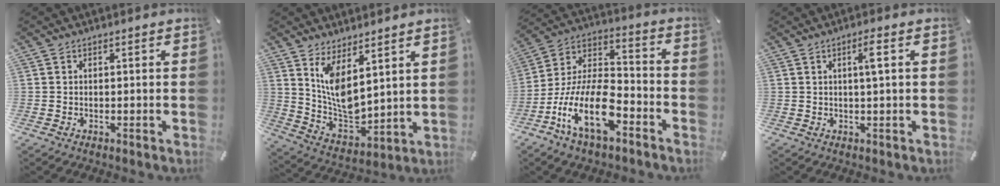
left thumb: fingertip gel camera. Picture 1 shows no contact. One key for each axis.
{"total": 9.5, "fx": 5.5, "fy": 4.5, "fz": 6.4, "tx": -0.123, "ty": -0.047, "tz": 0.103}
{"total": 18.1, "fx": -9.3, "fy": 8.6, "fz": 12.9, "tx": -0.278, "ty": 0.032, "tz": -0.166}
{"total": 3.9, "fx": 0.8, "fy": 0.2, "fz": 3.8, "tx": -0.075, "ty": -0.001, "tz": 0.011}